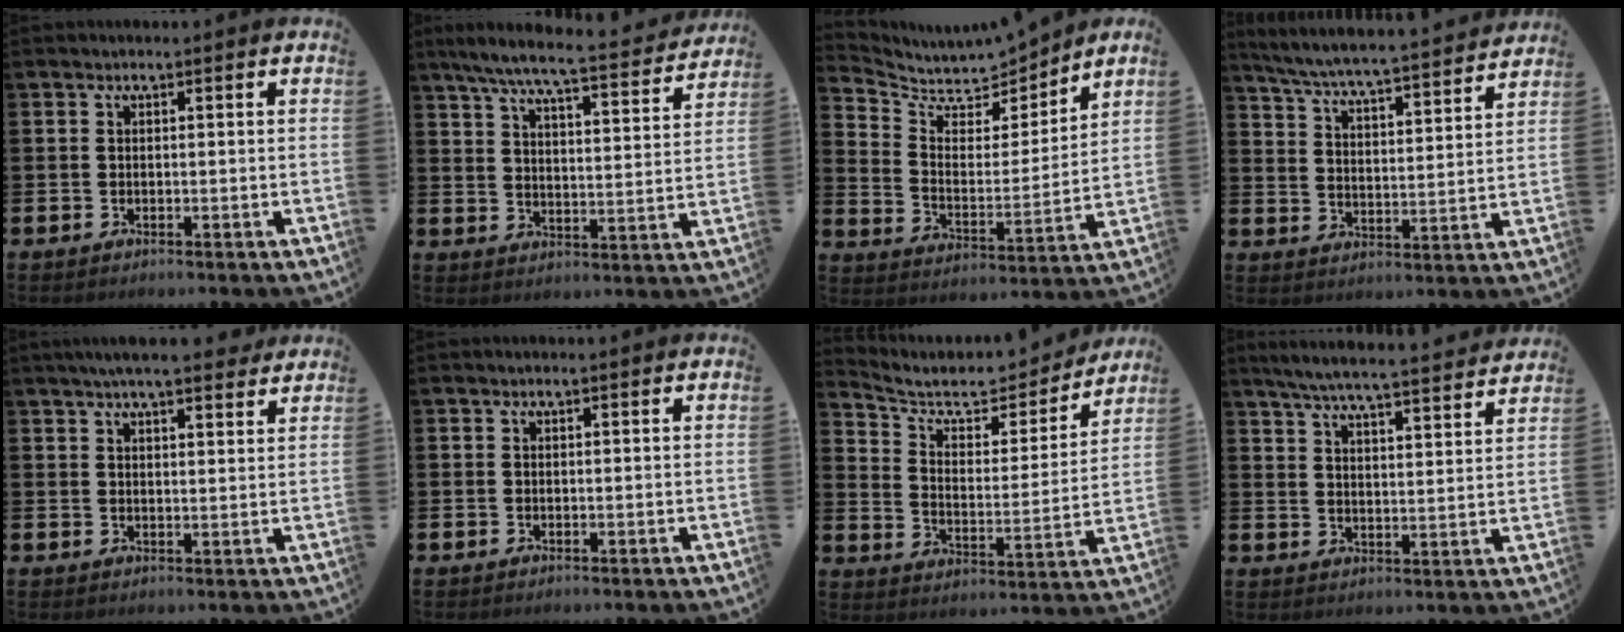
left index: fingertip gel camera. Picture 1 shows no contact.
{"total": 7.5, "force": [6.7, 0.4, 3.3], "torque": [-0.087, -0.045, 0.113]}
{"total": 6.1, "force": [5.7, 1.8, 0.6], "torque": [-0.057, -0.053, 0.098]}
{"total": 6.0, "force": [5.8, 0.0, 1.8], "torque": [-0.066, -0.050, 0.096]}
{"total": 5.2, "force": [4.9, 0.4, 1.9], "torque": [-0.042, -0.016, 0.087]}
{"total": 0.0}
{"total": 7.7, "force": [6.6, 2.9, 2.7], "torque": [-0.079, -0.048, 0.109]}
{"total": 6.0, "force": [5.7, 0.1, 1.8], "torque": [-0.054, -0.043, 0.098]}